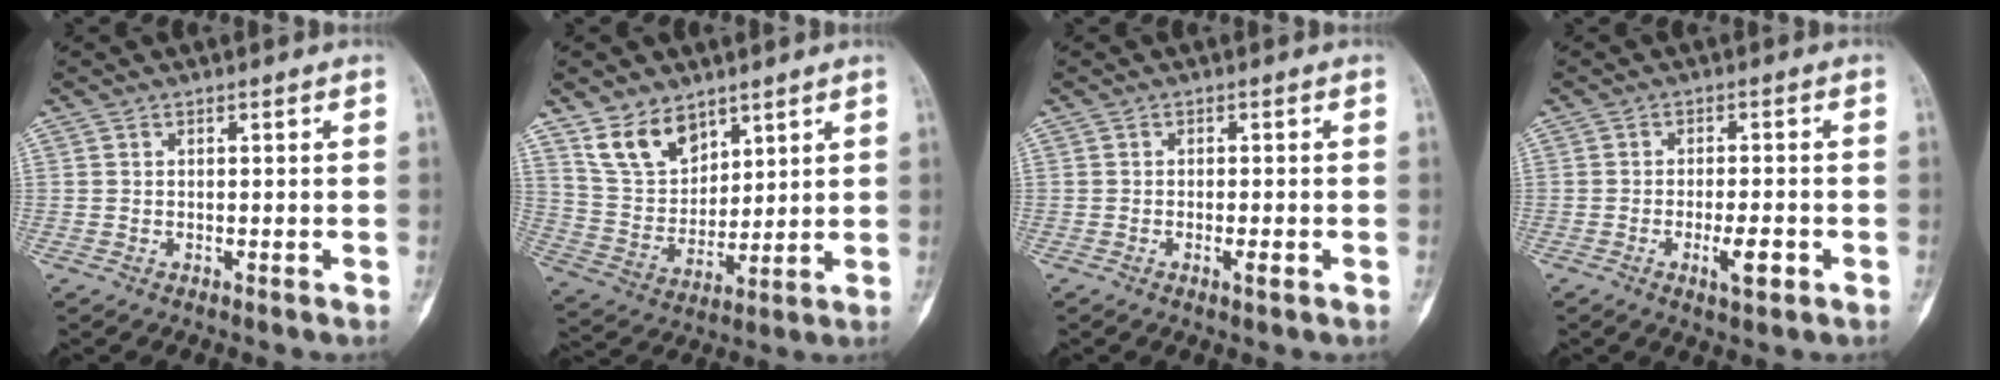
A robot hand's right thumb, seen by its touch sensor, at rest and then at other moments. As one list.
[{"total": 10.6, "force": [7.2, 6.5, 4.5], "torque": [-0.062, -0.038, 0.149]}, {"total": 1.9, "force": [-0.7, 0.5, 1.7], "torque": [-0.031, -0.001, -0.012]}, {"total": 5.1, "force": [-1.9, 1.7, 4.4], "torque": [-0.072, 0.002, -0.027]}]